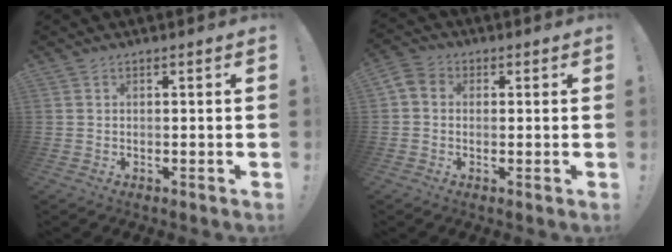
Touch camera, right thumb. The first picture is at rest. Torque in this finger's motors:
{"motor_torque": [-0.15, 0.13, 0.42, -0.16, 0.01]}